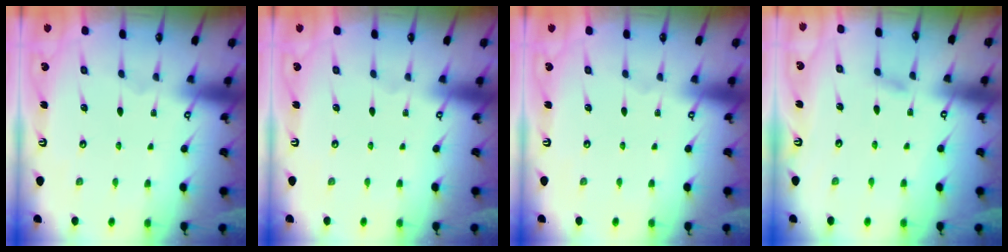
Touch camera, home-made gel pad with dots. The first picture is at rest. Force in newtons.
{"total": 0.0}
{"total": 0.0}
{"total": 4.2, "press": 4.2, "slide": 0.4}